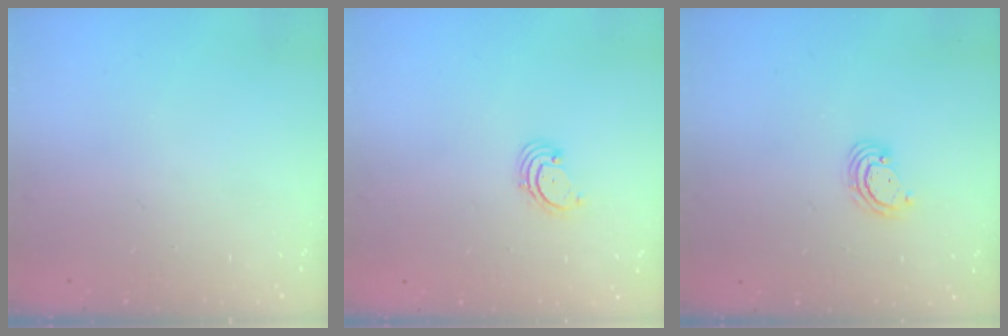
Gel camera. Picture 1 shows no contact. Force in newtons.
{"total": 1.7, "press": 1.7, "slide": 0.2}
{"total": 3.0, "press": 2.9, "slide": 0.3}